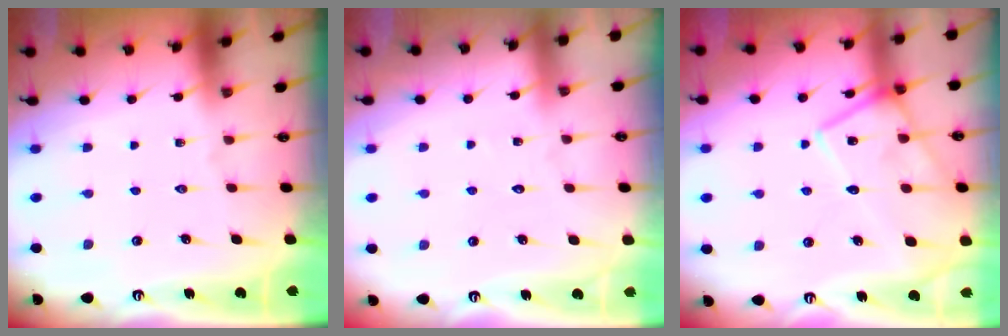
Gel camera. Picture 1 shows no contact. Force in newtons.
{"total": 3.8, "press": 3.8, "slide": 0.4}
{"total": 14.9, "press": 14.8, "slide": 1.0}